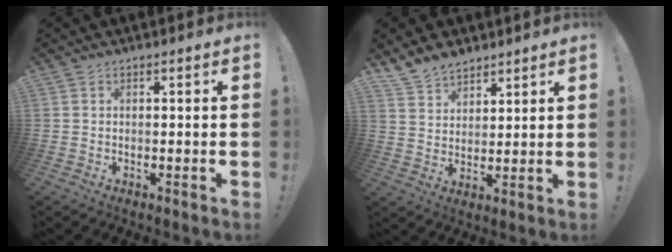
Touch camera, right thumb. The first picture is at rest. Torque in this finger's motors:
{"motor_torque": [-0.02, 0.02, 0.68, 0.55, 0.00]}